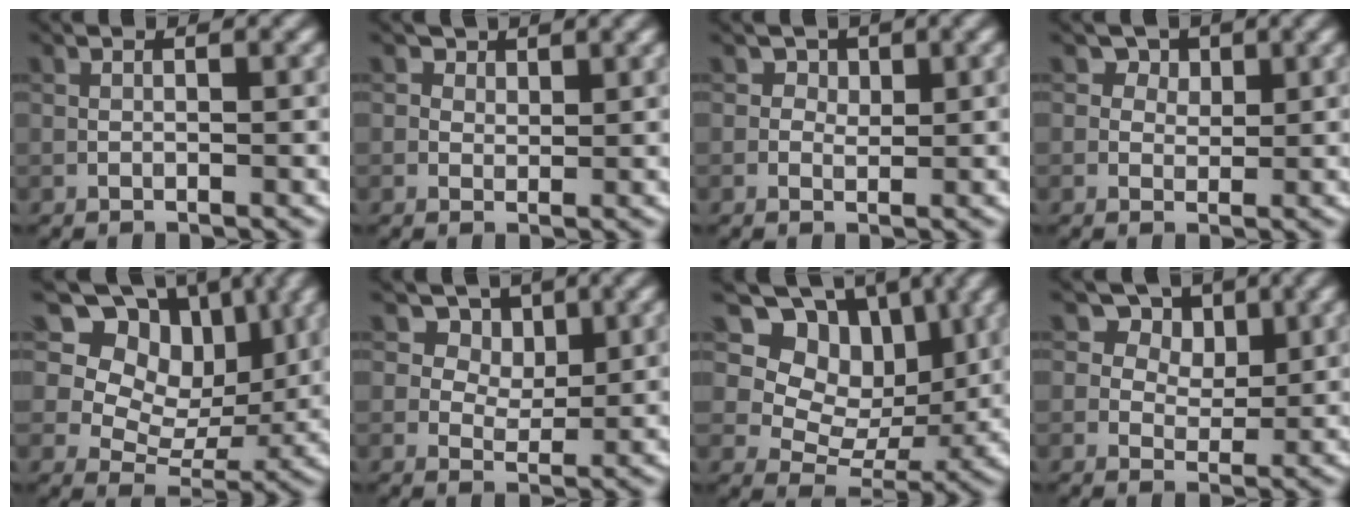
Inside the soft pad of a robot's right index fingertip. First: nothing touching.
{"total": 1.8, "force": [1.2, 1.2, 0.4], "torque": [-0.010, -0.008, 0.017]}
{"total": 1.6, "force": [0.8, 1.2, 0.7], "torque": [-0.004, -0.005, 0.009]}
{"total": 3.1, "force": [1.8, 2.2, 1.2], "torque": [-0.018, -0.008, 0.021]}
{"total": 10.2, "force": [5.3, 6.9, 5.3], "torque": [-0.085, -0.003, 0.080]}
{"total": 6.3, "force": [3.6, 4.2, 3.0], "torque": [-0.052, -0.007, 0.050]}
{"total": 9.1, "force": [4.0, 6.7, 4.7], "torque": [-0.069, -0.011, 0.064]}
{"total": 6.0, "force": [3.3, 4.2, 2.7], "torque": [-0.046, -0.004, 0.041]}